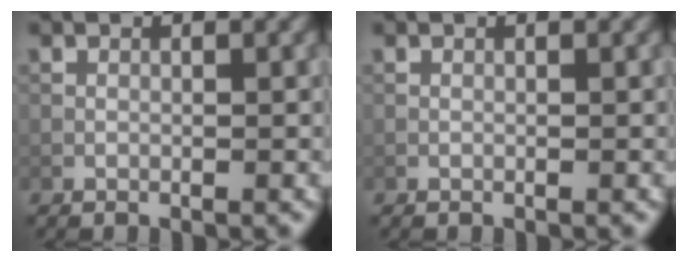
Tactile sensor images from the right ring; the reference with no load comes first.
{"total": 0.0}